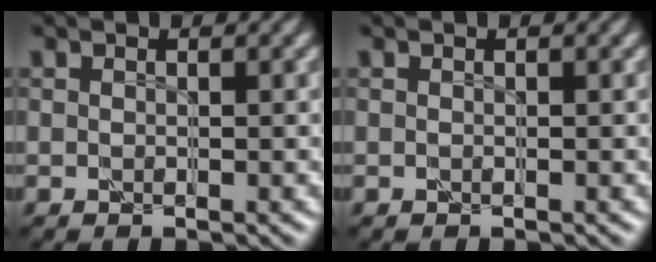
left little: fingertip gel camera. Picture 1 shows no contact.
{"total": 0.0}